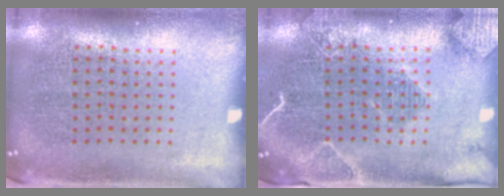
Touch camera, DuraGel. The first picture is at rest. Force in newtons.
{"total": 2.1, "press": 2.0, "slide": 0.5}